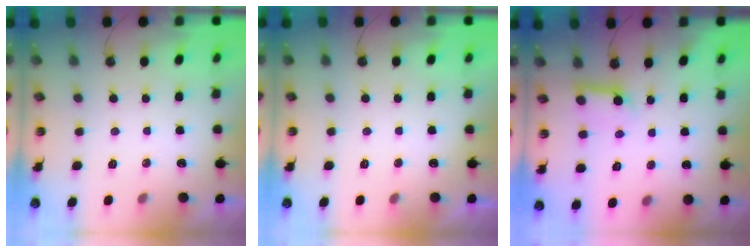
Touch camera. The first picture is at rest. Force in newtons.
{"total": 2.9, "press": 2.9, "slide": 0.2}
{"total": 7.9, "press": 7.9, "slide": 0.9}